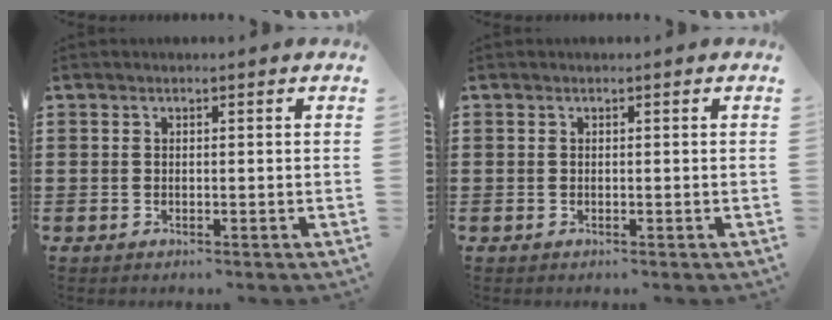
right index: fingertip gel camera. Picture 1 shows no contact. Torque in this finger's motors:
{"motor_torque": [0.00, 0.00, 0.00, 0.00]}